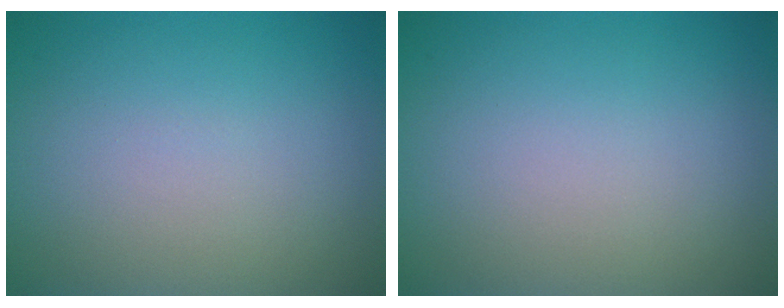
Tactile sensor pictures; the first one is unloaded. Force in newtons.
{"total": 0.0}